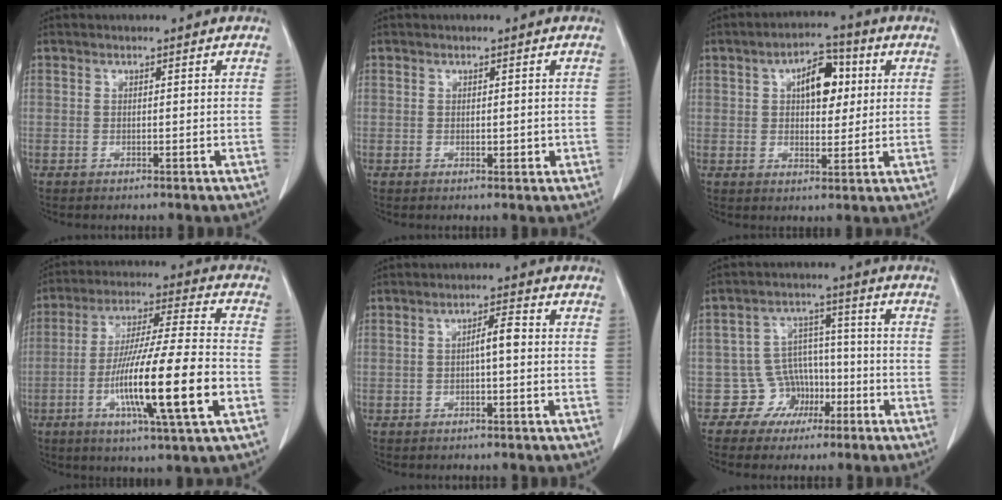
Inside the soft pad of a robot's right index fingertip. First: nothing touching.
{"total": 1.4, "force": [-0.1, 0.7, 1.2], "torque": [-0.017, -0.002, 0.003]}
{"total": 7.8, "force": [2.2, 4.0, 6.3], "torque": [-0.096, 0.019, 0.034]}
{"total": 17.8, "force": [-5.3, 0.5, 17.0], "torque": [-0.307, -0.014, -0.091]}
{"total": 3.1, "force": [-0.1, 0.5, 3.0], "torque": [-0.050, 0.007, -0.004]}
{"total": 6.2, "force": [-3.1, 5.4, 0.1], "torque": [0.018, 0.022, -0.045]}